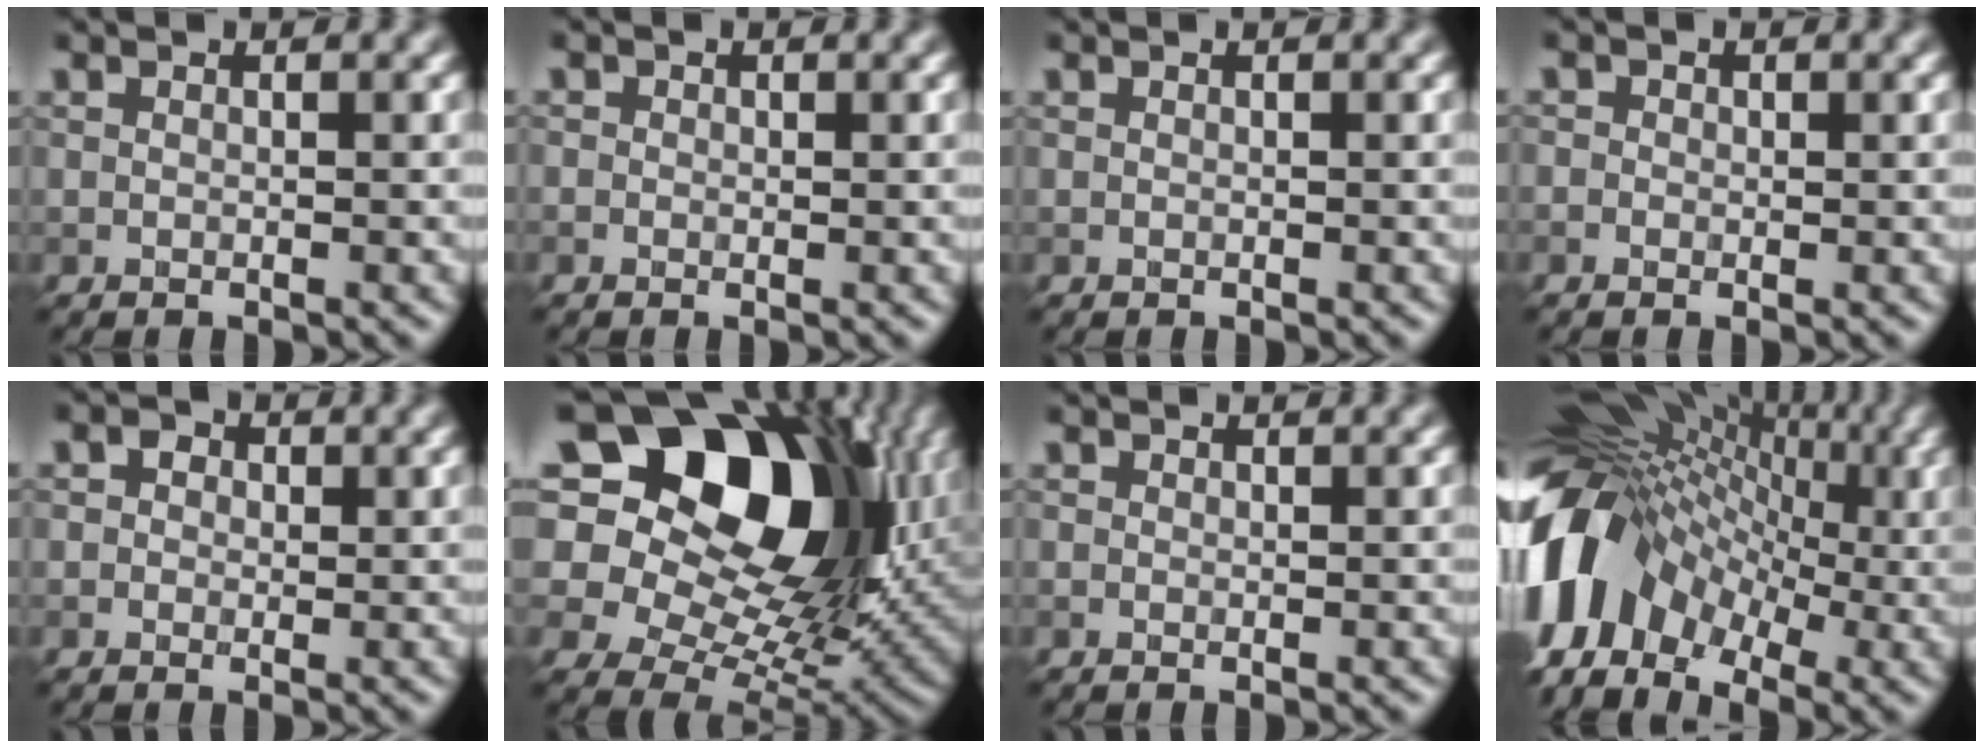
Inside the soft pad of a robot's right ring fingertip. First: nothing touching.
{"total": 1.0, "force": [0.4, 0.8, 0.4], "torque": [-0.002, 0.003, -0.006]}
{"total": 0.0}
{"total": 1.7, "force": [0.6, 1.4, 0.7], "torque": [0.004, 0.013, -0.014]}
{"total": 3.9, "force": [1.5, 3.1, 1.8], "torque": [-0.016, 0.021, -0.004]}
{"total": 21.3, "force": [9.3, 13.6, 13.4], "torque": [-0.275, 0.069, 0.174]}
{"total": 0.6, "force": [0.3, 0.5, 0.2], "torque": [-0.006, 0.002, -0.003]}
{"total": 14.6, "force": [-1.6, 10.1, 10.4], "torque": [-0.216, 0.017, -0.037]}